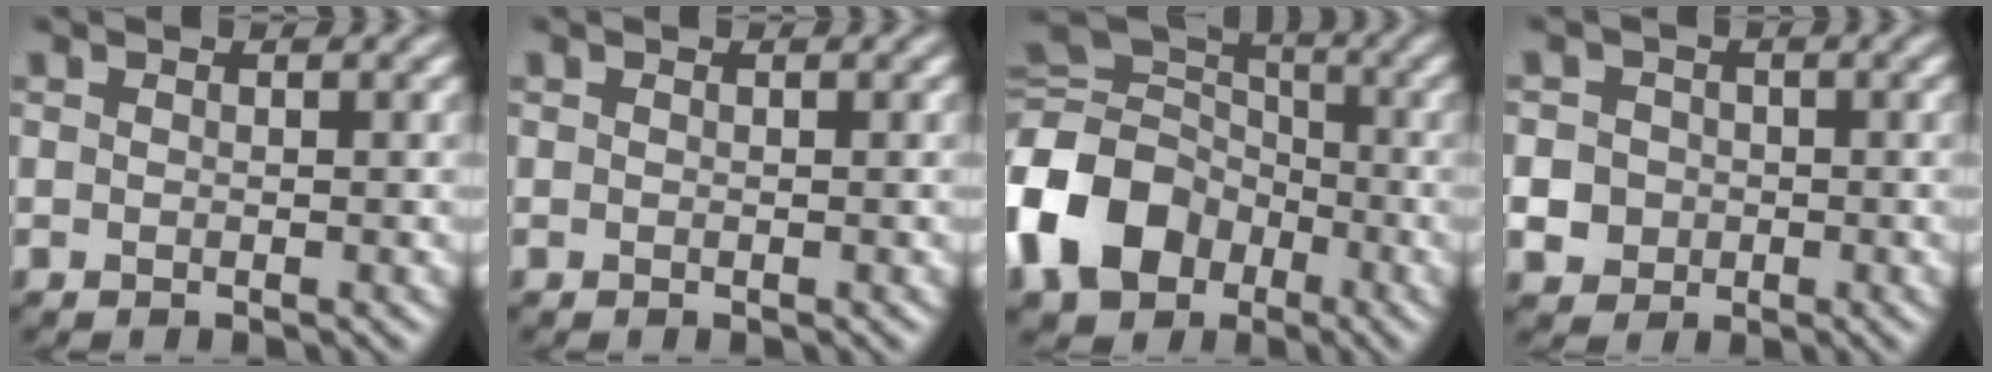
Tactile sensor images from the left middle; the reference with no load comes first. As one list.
[{"total": 0.0}, {"total": 10.8, "force": [-3.7, 8.5, 5.5], "torque": [-0.128, -0.002, -0.091]}, {"total": 3.9, "force": [-0.7, 3.8, 0.9], "torque": [-0.007, 0.009, -0.030]}]